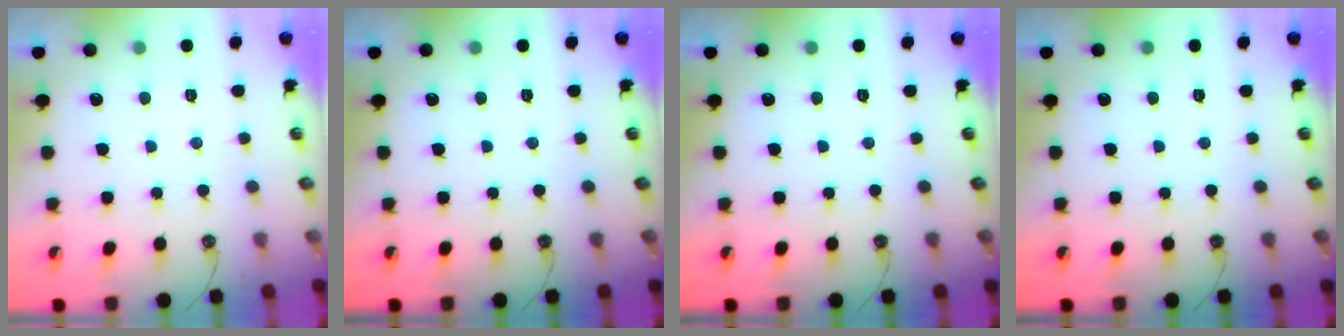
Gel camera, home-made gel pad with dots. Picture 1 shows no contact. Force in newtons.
{"total": 0.0}
{"total": 0.0}
{"total": 0.0}